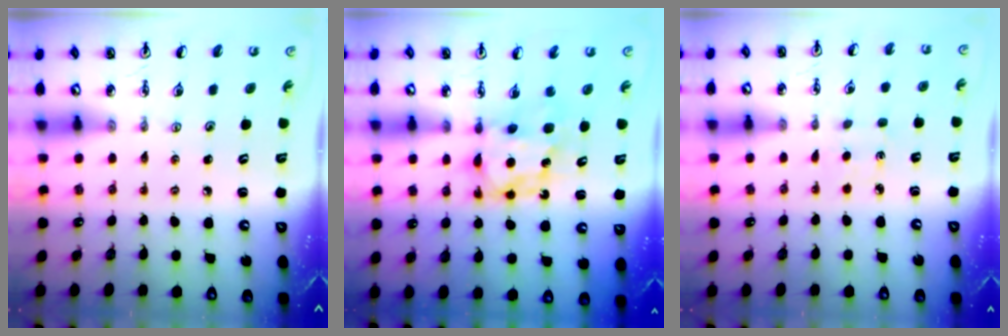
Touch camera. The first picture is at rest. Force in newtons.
{"total": 6.6, "press": 6.6, "slide": 0.6}
{"total": 1.8, "press": 1.7, "slide": 0.3}